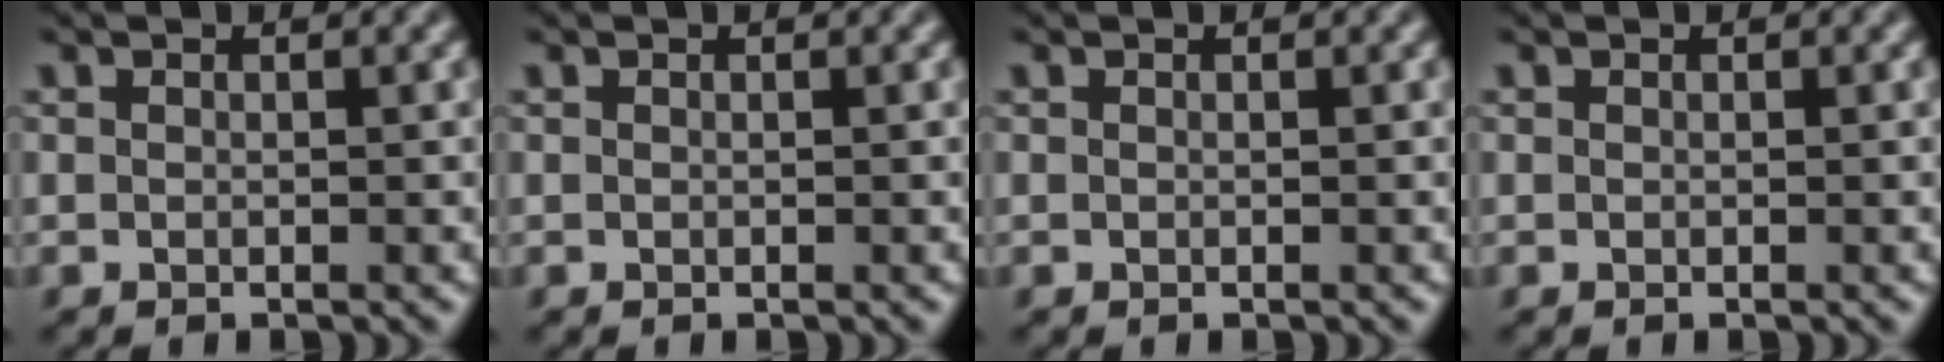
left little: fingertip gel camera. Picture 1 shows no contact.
{"total": 0.0}
{"total": 0.0}
{"total": 0.0}